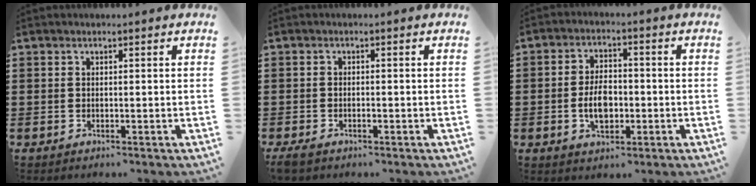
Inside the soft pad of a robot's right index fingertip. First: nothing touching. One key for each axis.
{"total": 1.2, "fx": -0.8, "fy": 0.6, "fz": 0.7, "tx": -0.022, "ty": -0.005, "tz": -0.019}
{"total": 5.5, "fx": -1.1, "fy": 3.1, "fz": 4.3, "tx": -0.085, "ty": 0.000, "tz": -0.025}